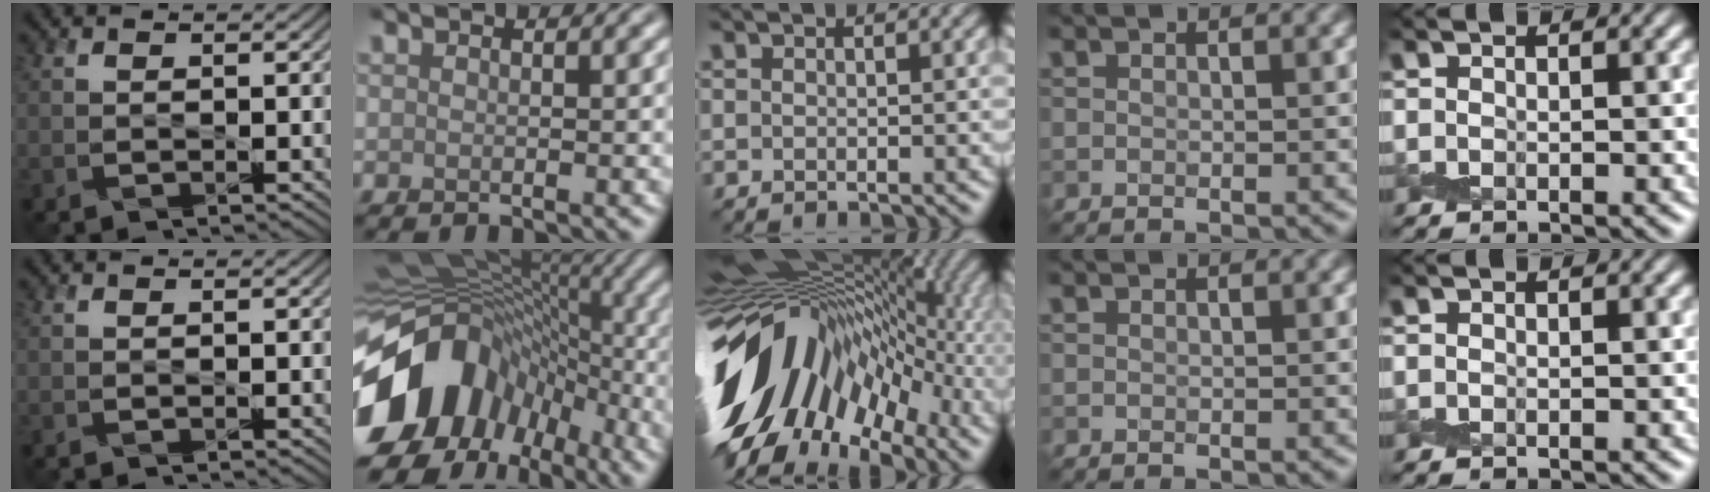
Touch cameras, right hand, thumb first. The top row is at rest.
{"index": {"total": 15.2, "force": [-5.4, 11.0, 8.9], "torque": [-0.170, -0.003, -0.101]}, "middle": {"total": 15.1, "force": [-2.7, 9.2, 11.7], "torque": [-0.209, 0.028, -0.059]}}